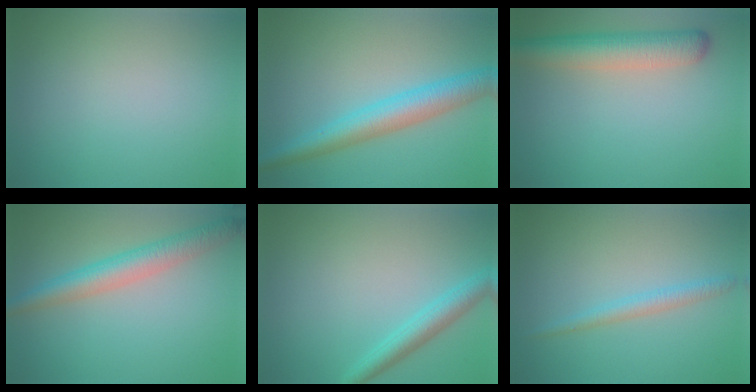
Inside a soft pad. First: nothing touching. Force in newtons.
{"total": 5.2, "press": 5.2, "slide": 0.1}
{"total": 5.1, "press": 5.1, "slide": 0.3}
{"total": 4.2, "press": 4.2, "slide": 0.1}
{"total": 3.0, "press": 2.9, "slide": 0.2}
{"total": 1.8, "press": 1.8, "slide": 0.1}